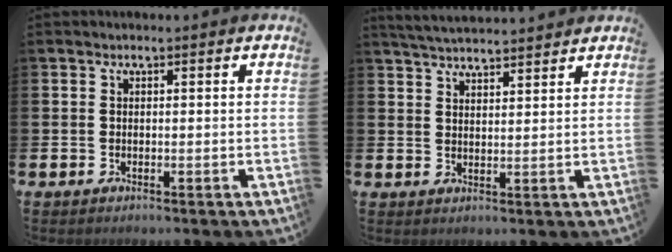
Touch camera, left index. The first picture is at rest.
{"total": 4.1, "force": [4.1, 0.2, 0.4], "torque": [-0.021, -0.019, 0.076]}